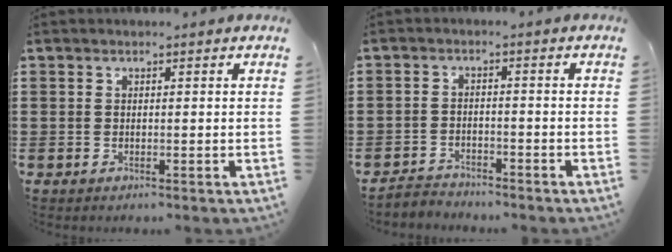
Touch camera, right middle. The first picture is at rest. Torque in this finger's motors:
{"motor_torque": [0.11, 0.02, -0.23, -0.21]}